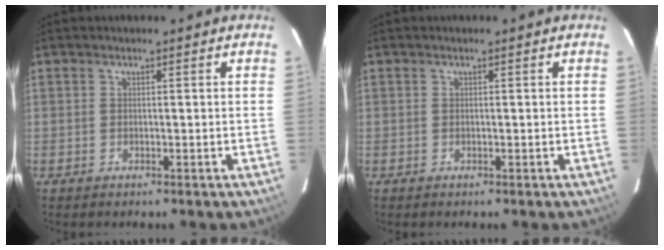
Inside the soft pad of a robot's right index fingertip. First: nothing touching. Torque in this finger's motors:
{"motor_torque": [0.01, 0.00, 0.00, 0.00]}